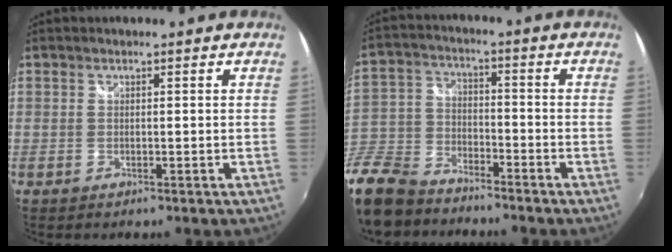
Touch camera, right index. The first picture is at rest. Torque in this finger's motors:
{"motor_torque": [-1.06, -1.08, -1.05, -0.21]}